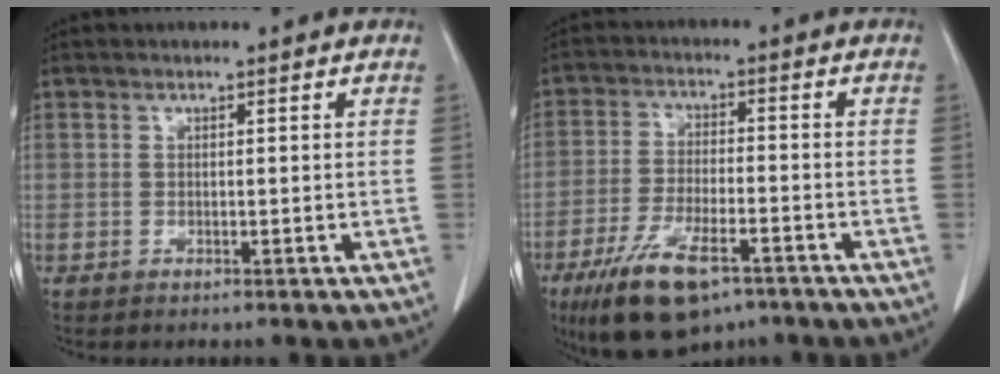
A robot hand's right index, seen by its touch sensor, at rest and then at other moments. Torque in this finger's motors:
{"motor_torque": [1.28, -0.86, 0.66, 0.18]}